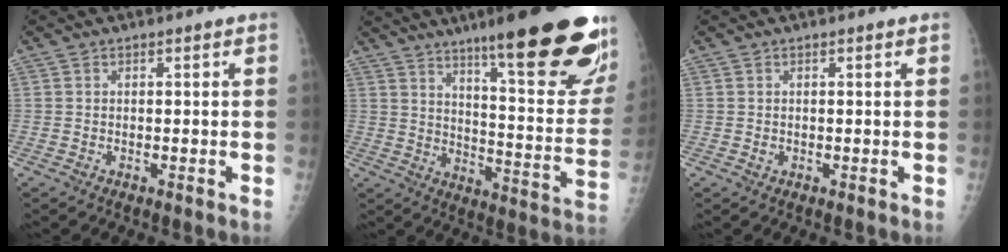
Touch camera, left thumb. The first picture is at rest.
{"total": 28.3, "force": [18.0, 5.0, 21.2], "torque": [-0.242, -0.077, 0.257]}
{"total": 0.9, "force": [0.3, 0.5, 0.6], "torque": [-0.004, 0.000, 0.006]}